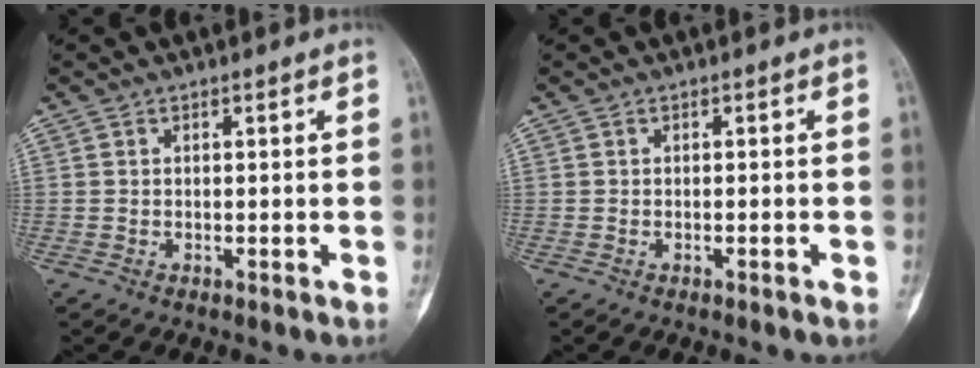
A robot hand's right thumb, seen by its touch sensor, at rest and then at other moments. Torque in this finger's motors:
{"motor_torque": [-0.20, -0.24, -0.20, -0.26, -0.04]}